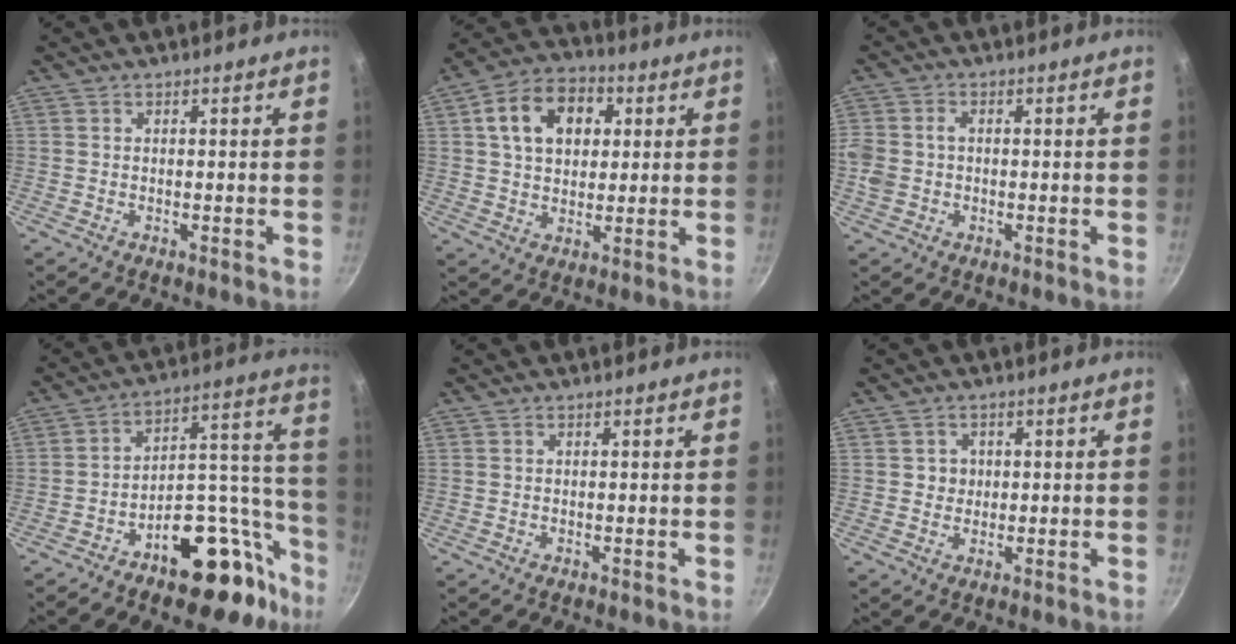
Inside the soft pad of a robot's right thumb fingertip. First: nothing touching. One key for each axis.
{"total": 13.1, "fx": 3.7, "fy": 9.4, "fz": 8.4, "tx": -0.116, "ty": 0.013, "tz": 0.049}
{"total": 4.8, "fx": -0.2, "fy": 3.8, "fz": 3.0, "tx": -0.064, "ty": 0.005, "tz": -0.009}
{"total": 20.8, "fx": -12.9, "fy": 10.3, "fz": 12.6, "tx": -0.096, "ty": 0.125, "tz": -0.185}
{"total": 0.0}
{"total": 2.5, "fx": 0.4, "fy": 2.4, "fz": 0.6, "tx": 0.007, "ty": 0.002, "tz": 0.003}